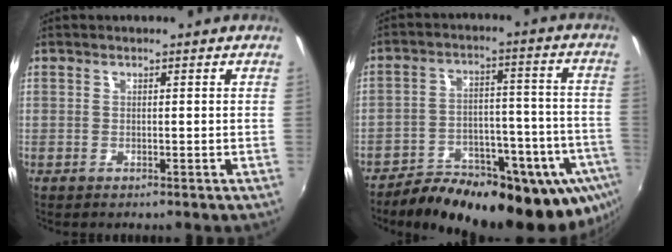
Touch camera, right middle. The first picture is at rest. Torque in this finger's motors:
{"motor_torque": [1.16, -0.98, 1.05, 0.21]}